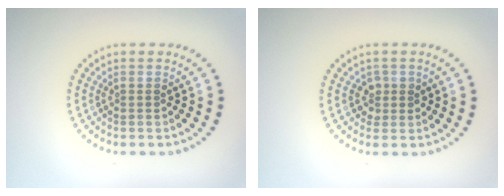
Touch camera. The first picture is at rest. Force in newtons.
{"total": 1.3, "press": 1.2, "slide": 0.6}